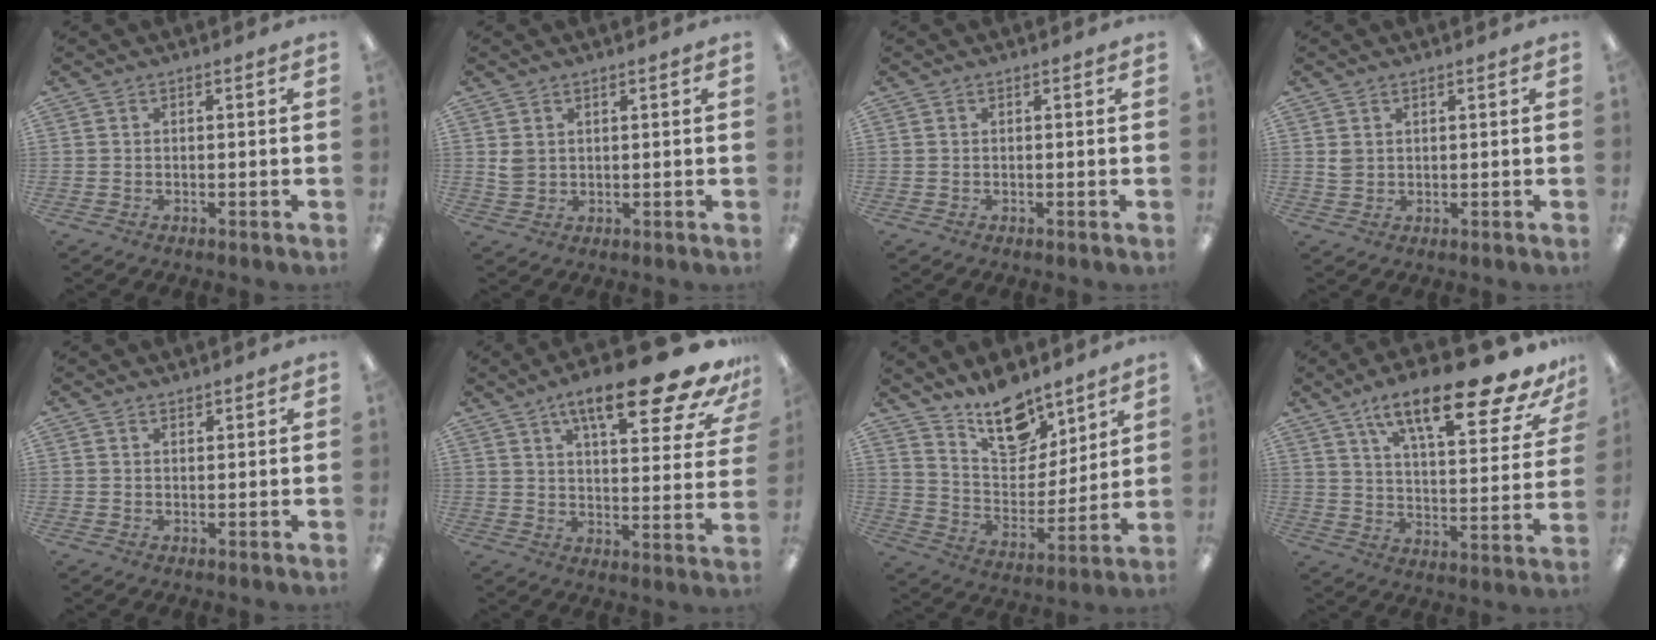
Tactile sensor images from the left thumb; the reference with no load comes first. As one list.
[{"total": 3.1, "force": [1.3, 2.4, 1.4], "torque": [-0.022, -0.002, 0.024]}, {"total": 0.0}, {"total": 2.3, "force": [1.1, 1.8, 1.0], "torque": [-0.014, -0.001, 0.019]}, {"total": 1.1, "force": [1.0, 0.4, 0.1], "torque": [0.005, -0.004, 0.019]}, {"total": 21.5, "force": [14.0, 5.4, 15.4], "torque": [-0.222, -0.089, 0.219]}, {"total": 16.1, "force": [12.3, 8.1, 6.5], "torque": [-0.097, -0.085, 0.224]}, {"total": 22.1, "force": [15.1, 6.0, 15.0], "torque": [-0.226, -0.097, 0.242]}]